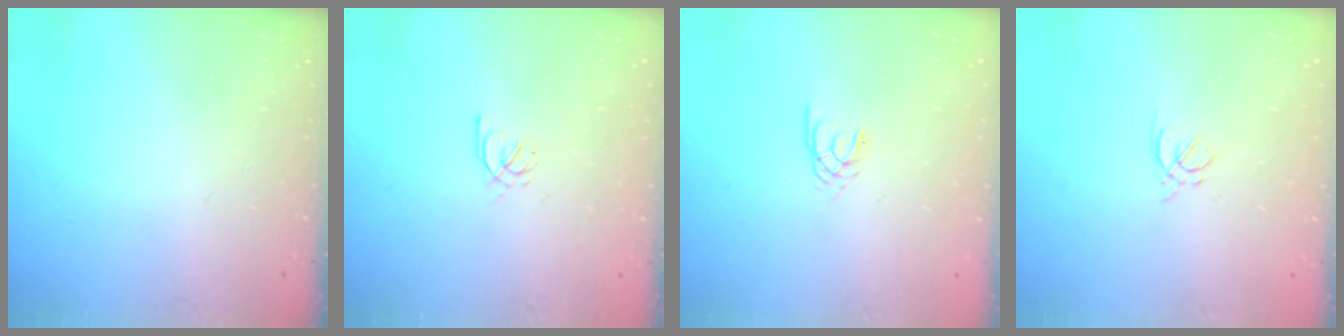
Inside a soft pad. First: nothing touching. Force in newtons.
{"total": 2.6, "press": 2.5, "slide": 0.7}
{"total": 1.7, "press": 1.7, "slide": 0.3}
{"total": 2.5, "press": 2.4, "slide": 0.6}